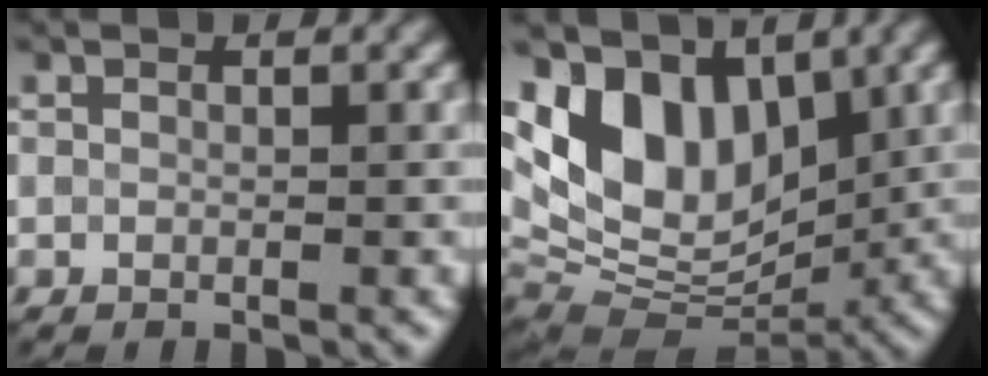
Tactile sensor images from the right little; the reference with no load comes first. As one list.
[{"total": 10.2, "force": [3.5, 6.3, 7.1], "torque": [-0.130, 0.009, 0.050]}]